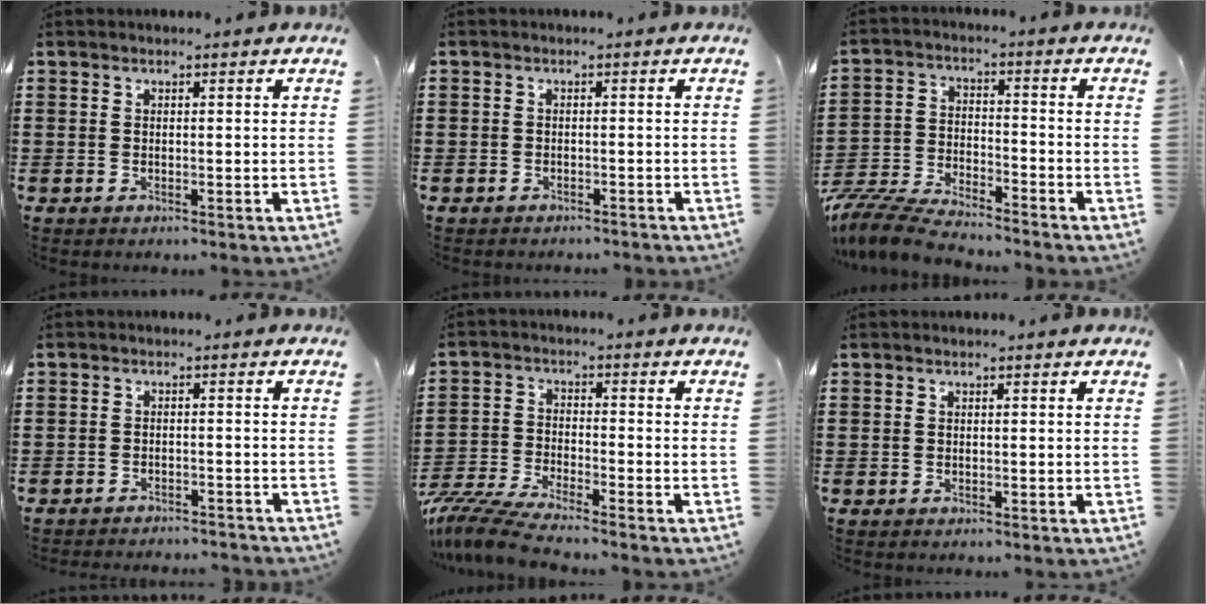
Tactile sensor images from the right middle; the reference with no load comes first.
{"total": 1.2, "force": [-1.1, 0.4, -0.2], "torque": [0.001, 0.004, -0.026]}
{"total": 8.0, "force": [-7.7, 0.9, 1.8], "torque": [-0.044, 0.011, -0.154]}
{"total": 2.4, "force": [-2.4, 0.1, -0.3], "torque": [-0.001, 0.002, -0.053]}
{"total": 6.0, "force": [-5.6, 0.1, 2.2], "torque": [-0.060, -0.012, -0.115]}
{"total": 0.0}